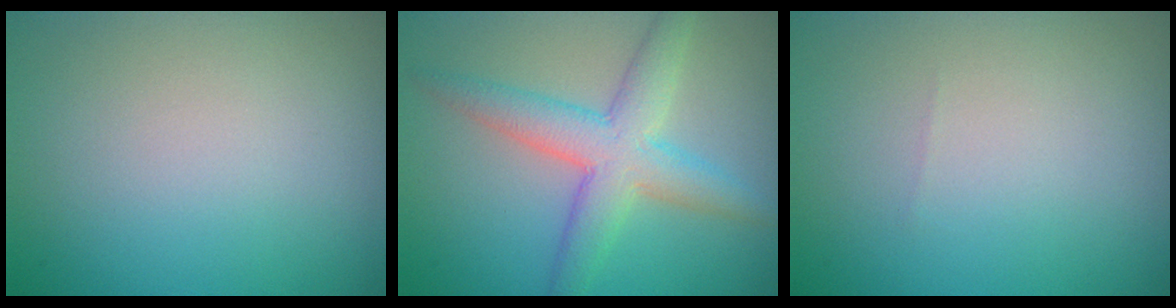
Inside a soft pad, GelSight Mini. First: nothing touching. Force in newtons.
{"total": 5.3, "press": 5.3, "slide": 0.2}
{"total": 0.0}